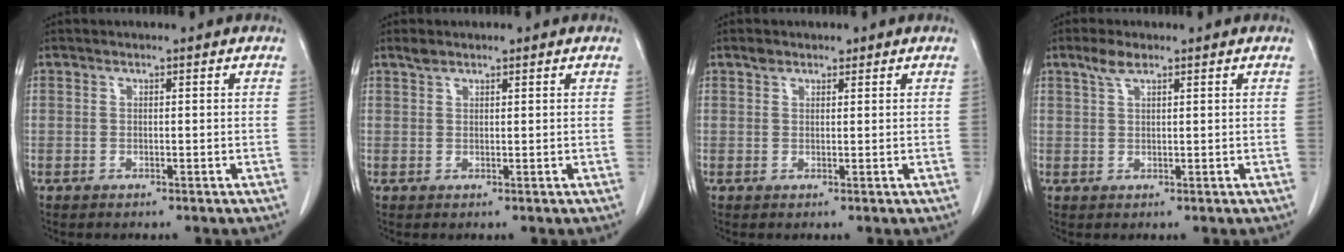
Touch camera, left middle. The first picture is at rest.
{"total": 1.5, "force": [1.3, 0.5, 0.6], "torque": [-0.017, 0.011, 0.025]}
{"total": 1.6, "force": [1.2, 0.9, 0.4], "torque": [-0.008, 0.006, 0.018]}
{"total": 2.5, "force": [1.7, 0.7, 1.6], "torque": [-0.040, 0.007, 0.037]}